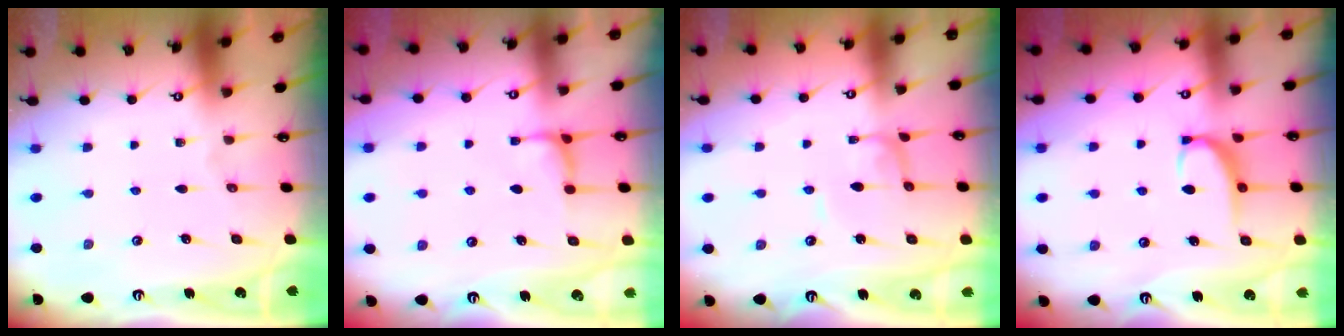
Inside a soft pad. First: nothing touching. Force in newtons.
{"total": 1.2, "press": 1.0, "slide": 0.7}
{"total": 0.9, "press": 0.9, "slide": 0.1}
{"total": 2.9, "press": 2.7, "slide": 0.9}